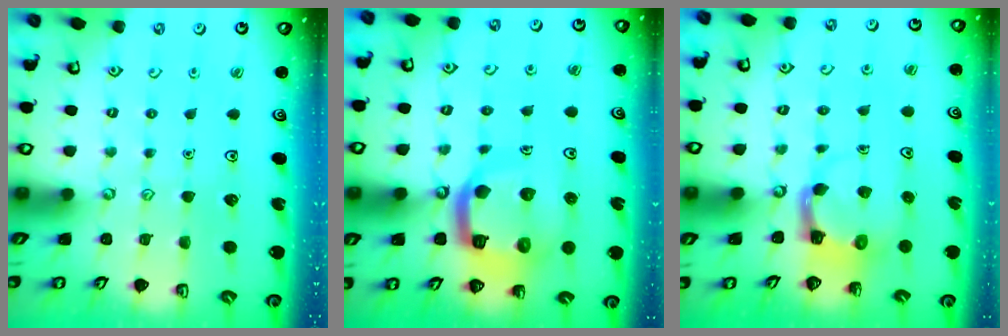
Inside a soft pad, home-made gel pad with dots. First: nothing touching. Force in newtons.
{"total": 14.0, "press": 13.9, "slide": 1.6}
{"total": 3.9, "press": 3.9, "slide": 0.6}